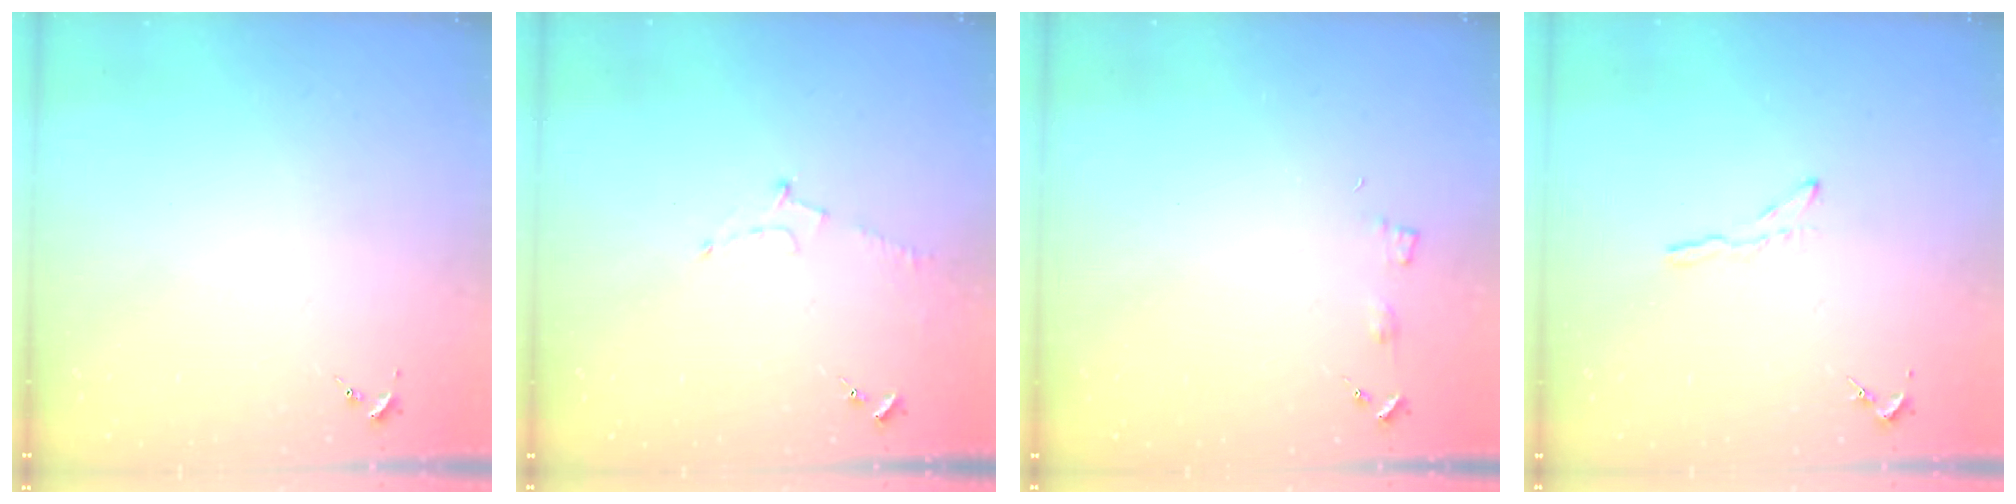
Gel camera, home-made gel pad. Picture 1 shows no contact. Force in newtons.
{"total": 5.7, "press": 5.7, "slide": 0.6}
{"total": 3.6, "press": 3.6, "slide": 0.5}
{"total": 3.2, "press": 3.2, "slide": 0.3}